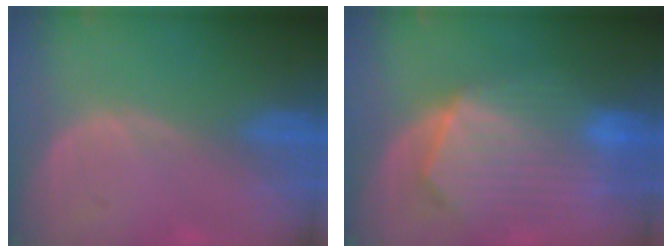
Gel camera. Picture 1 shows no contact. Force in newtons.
{"total": 10.4, "press": 9.1, "slide": 5.1}